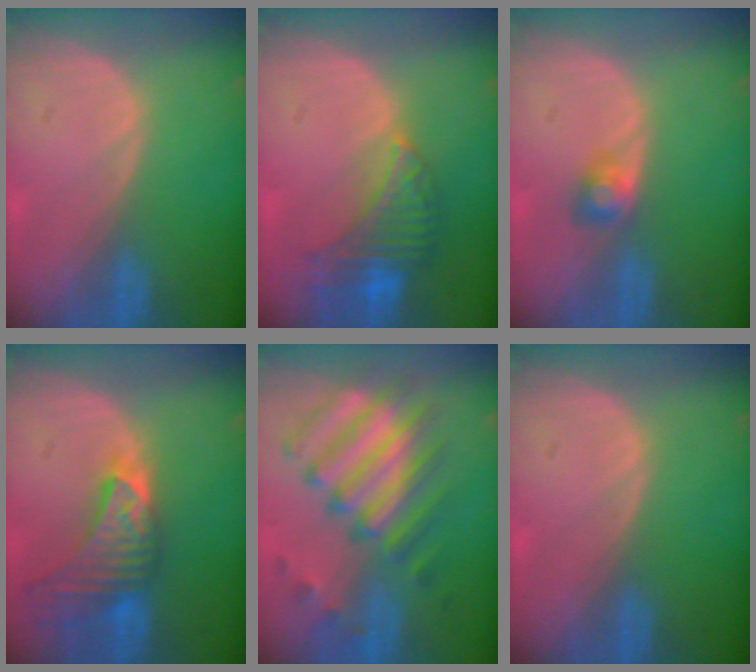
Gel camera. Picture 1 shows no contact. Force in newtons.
{"total": 8.1, "press": 7.0, "slide": 4.0}
{"total": 2.3, "press": 2.3, "slide": 0.2}
{"total": 9.1, "press": 8.2, "slide": 4.0}
{"total": 10.6, "press": 10.2, "slide": 3.1}
{"total": 0.0}